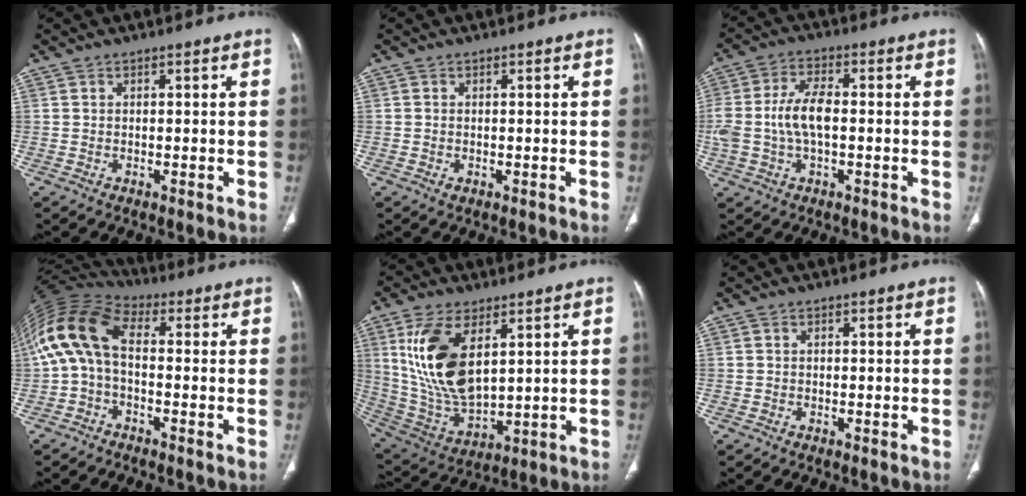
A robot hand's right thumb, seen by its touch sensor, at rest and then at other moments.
{"total": 0.8, "force": [-0.2, 0.6, 0.5], "torque": [-0.009, -0.001, -0.001]}
{"total": 8.5, "force": [-0.6, 4.2, 7.4], "torque": [-0.164, 0.020, -0.012]}
{"total": 12.5, "force": [-0.2, 7.1, 10.3], "torque": [-0.213, 0.038, -0.020]}
{"total": 16.9, "force": [5.5, 8.4, 13.5], "torque": [-0.263, -0.026, 0.122]}
{"total": 0.0}